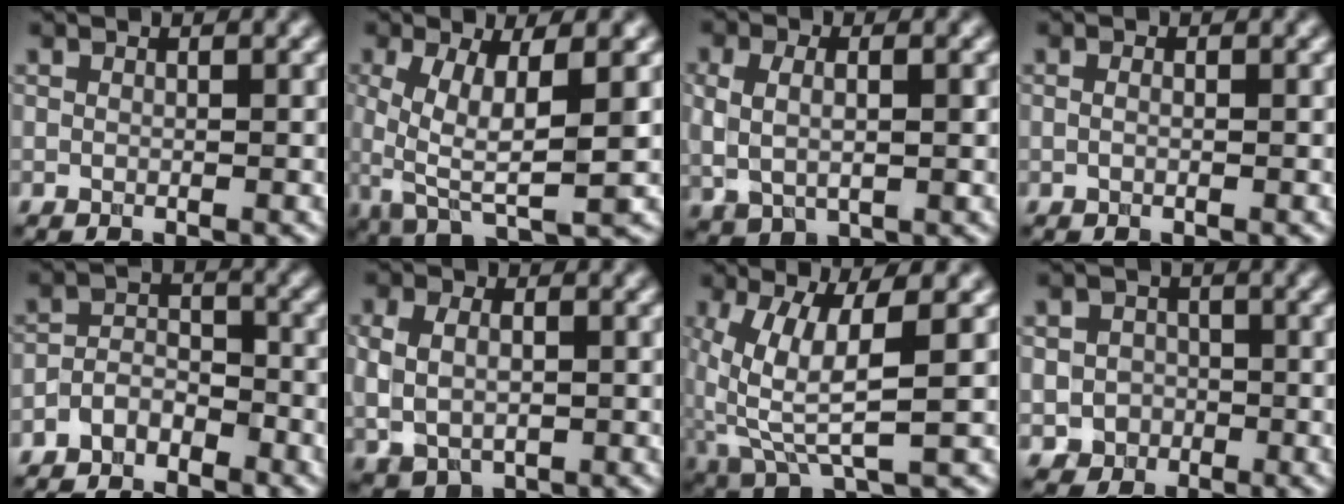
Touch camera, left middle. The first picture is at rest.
{"total": 7.0, "force": [0.0, 2.3, 6.7], "torque": [-0.134, -0.006, 0.000]}
{"total": 4.3, "force": [0.6, 2.4, 3.5], "torque": [-0.061, 0.002, 0.015]}
{"total": 0.8, "force": [0.1, 0.5, 0.7], "torque": [-0.011, -0.009, -0.001]}
{"total": 3.7, "force": [-3.1, 1.7, 1.1], "torque": [-0.018, 0.002, -0.067]}
{"total": 5.2, "force": [0.5, 3.8, 3.6], "torque": [-0.057, 0.004, 0.001]}
{"total": 6.7, "force": [0.6, 2.1, 6.3], "torque": [-0.147, -0.009, 0.016]}
{"total": 3.0, "force": [-0.9, 2.8, 0.6], "torque": [0.018, 0.002, -0.023]}